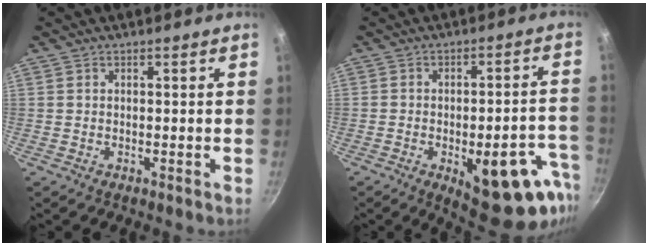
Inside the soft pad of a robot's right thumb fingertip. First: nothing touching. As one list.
[{"total": 19.2, "force": [-8.0, 7.9, 15.6], "torque": [-0.134, 0.023, -0.094]}]